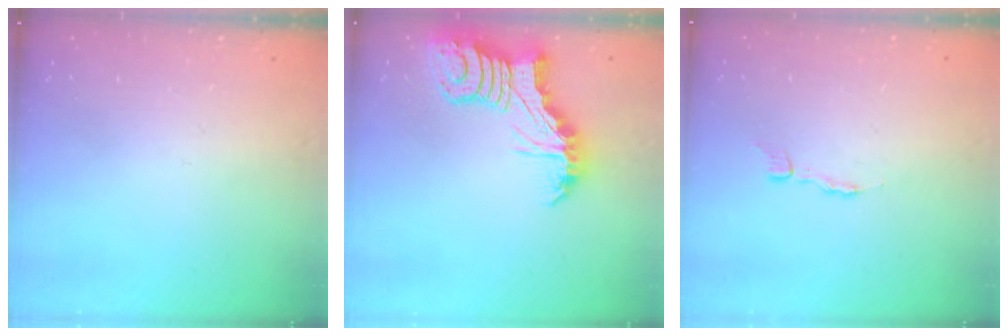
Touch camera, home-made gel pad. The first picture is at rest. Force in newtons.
{"total": 9.0, "press": 9.0, "slide": 0.9}
{"total": 3.2, "press": 3.2, "slide": 0.3}